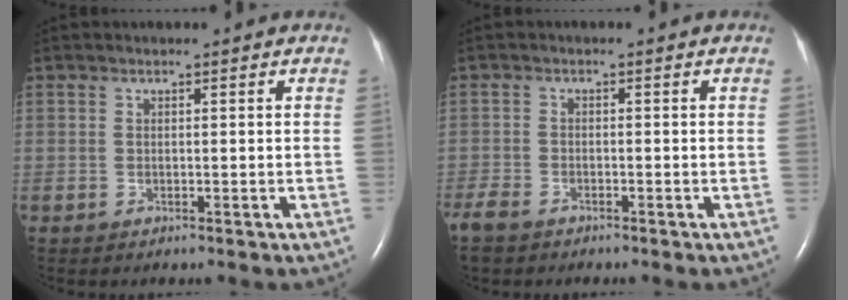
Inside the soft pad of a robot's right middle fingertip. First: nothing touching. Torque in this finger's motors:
{"motor_torque": [1.03, -1.11, 1.05, 0.21]}